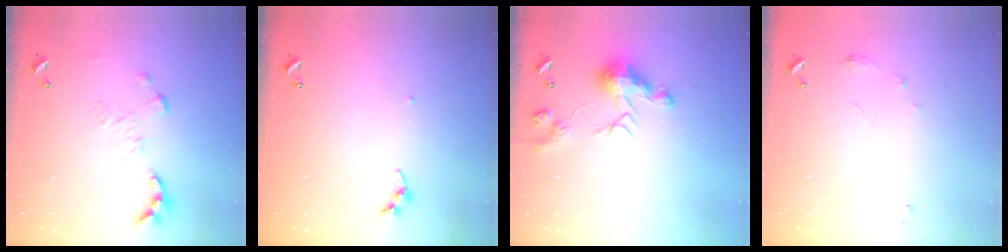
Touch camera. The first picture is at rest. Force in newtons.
{"total": 4.0, "press": 3.9, "slide": 0.5}
{"total": 11.0, "press": 11.0, "slide": 0.7}
{"total": 6.0, "press": 5.9, "slide": 0.8}